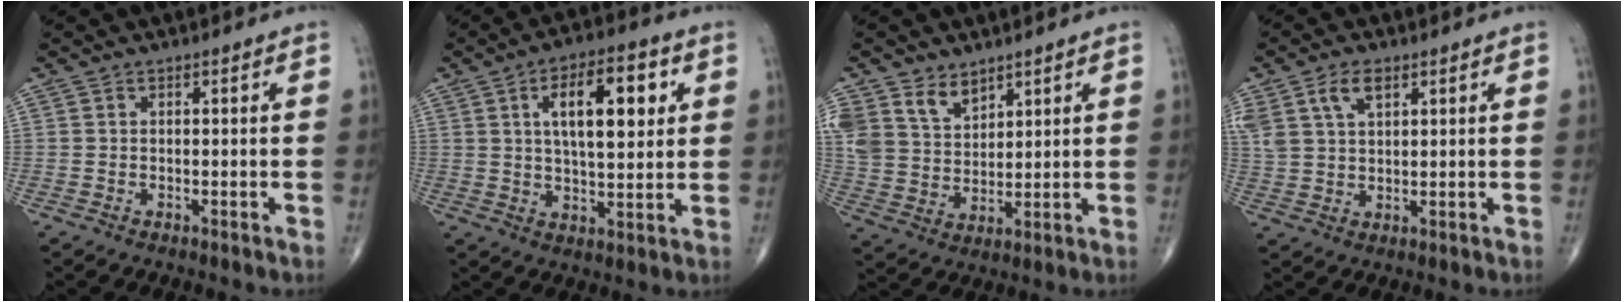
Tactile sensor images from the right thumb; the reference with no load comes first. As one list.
[{"total": 14.7, "force": [4.4, 6.2, 12.6], "torque": [-0.181, -0.002, 0.068]}, {"total": 10.5, "force": [6.5, 7.0, 4.3], "torque": [-0.068, -0.025, 0.137]}, {"total": 8.5, "force": [4.2, 4.9, 5.6], "torque": [-0.121, -0.004, 0.087]}]